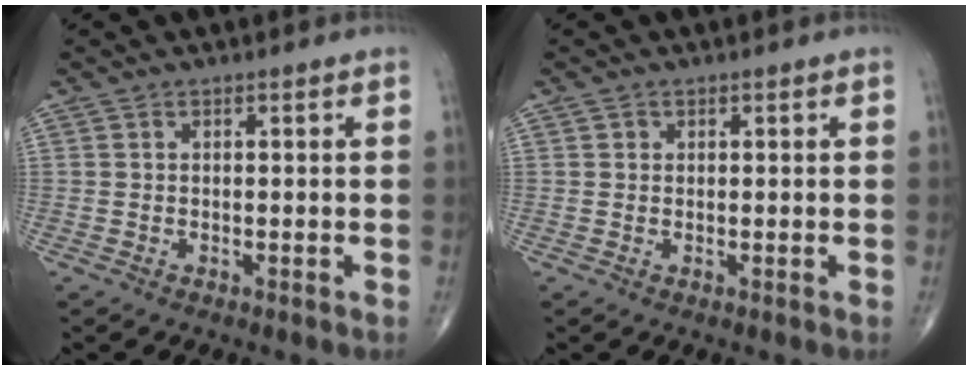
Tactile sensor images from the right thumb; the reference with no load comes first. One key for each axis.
{"total": 0.7, "fx": 0.2, "fy": 0.6, "fz": 0.1, "tx": 0.003, "ty": 0.001, "tz": 0.003}